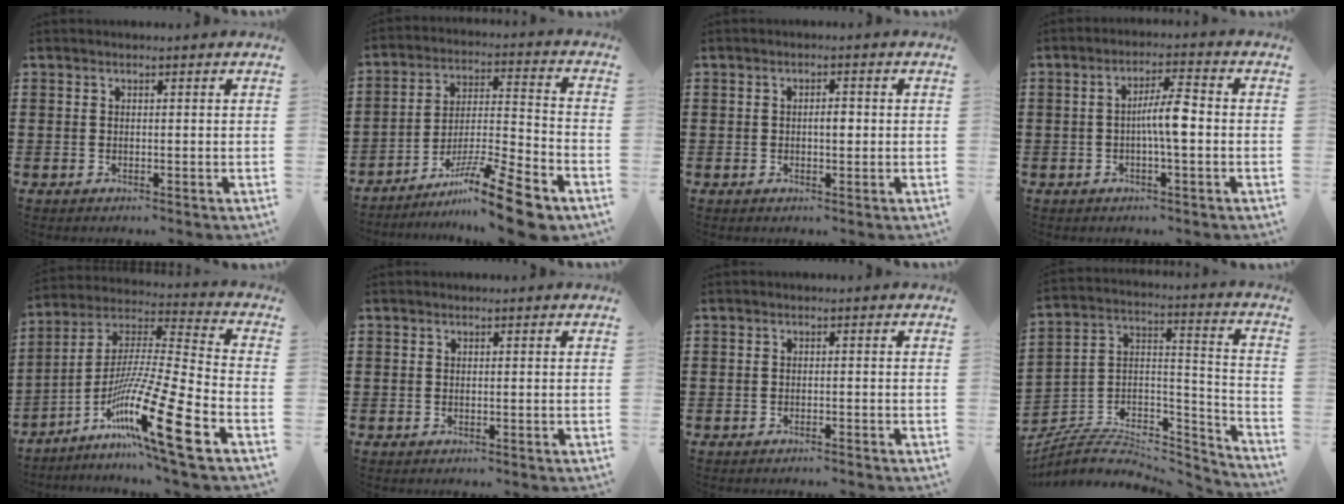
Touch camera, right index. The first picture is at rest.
{"total": 13.1, "force": [-9.9, 1.2, 8.5], "torque": [-0.130, 0.032, -0.183]}
{"total": 2.1, "force": [-0.1, 0.8, 1.9], "torque": [-0.035, 0.003, -0.003]}
{"total": 5.6, "force": [-0.7, 1.1, 5.5], "torque": [-0.105, 0.004, -0.018]}
{"total": 17.8, "force": [-9.5, 1.1, 15.0], "torque": [-0.293, -0.004, -0.171]}
{"total": 0.0}
{"total": 0.7, "force": [-0.7, -0.2, 0.2], "torque": [-0.005, -0.001, -0.013]}
{"total": 6.2, "force": [-5.0, 3.0, 2.1], "torque": [-0.052, 0.002, -0.102]}